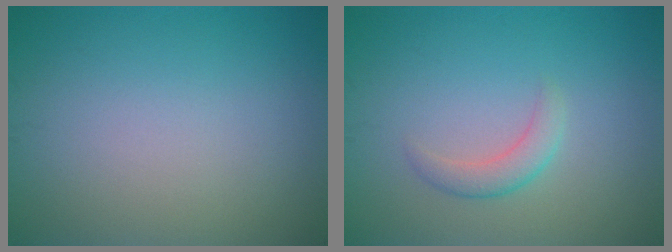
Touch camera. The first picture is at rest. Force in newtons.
{"total": 1.9, "press": 1.9, "slide": 0.1}